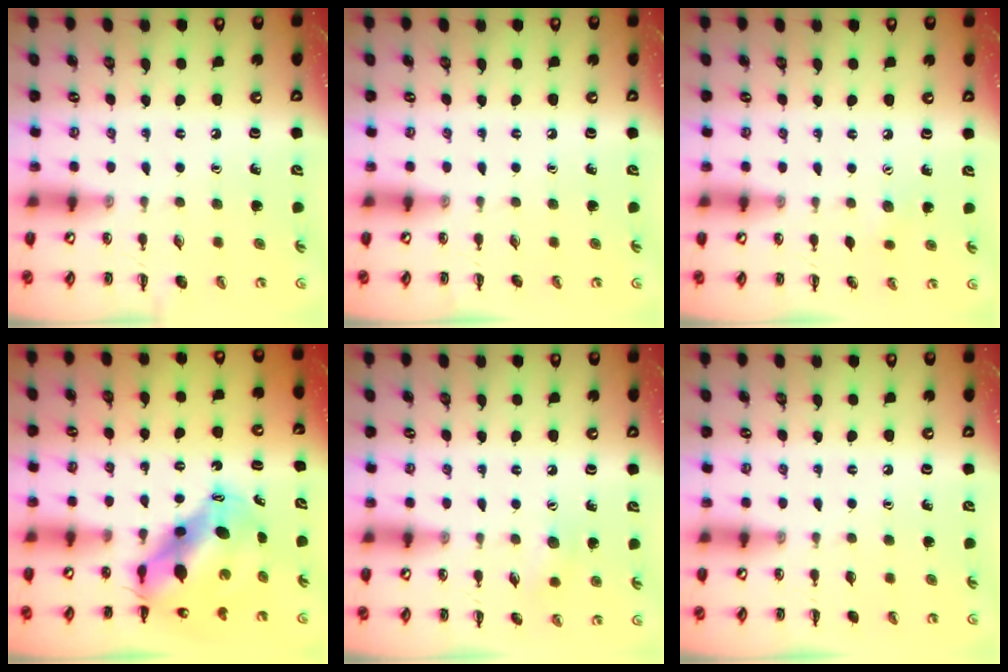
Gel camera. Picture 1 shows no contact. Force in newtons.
{"total": 0.0}
{"total": 3.5, "press": 3.4, "slide": 0.8}
{"total": 10.1, "press": 9.8, "slide": 2.6}
{"total": 5.5, "press": 5.3, "slide": 1.4}
{"total": 0.0}